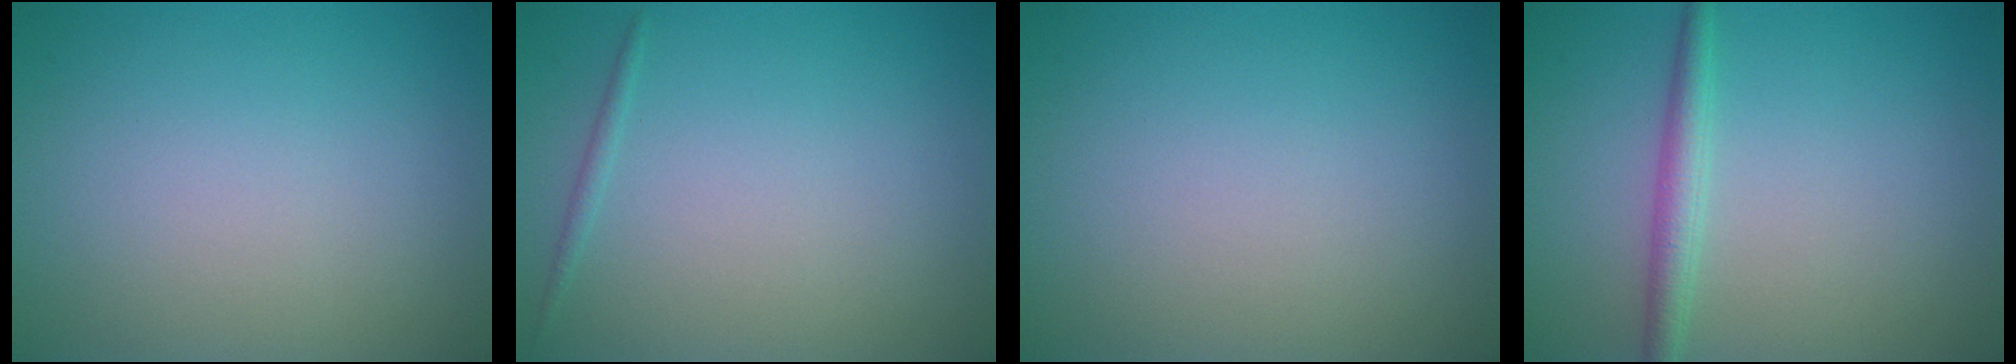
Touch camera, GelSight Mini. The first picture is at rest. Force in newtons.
{"total": 0.6, "press": 0.6, "slide": 0.1}
{"total": 0.0}
{"total": 2.2, "press": 2.2, "slide": 0.1}